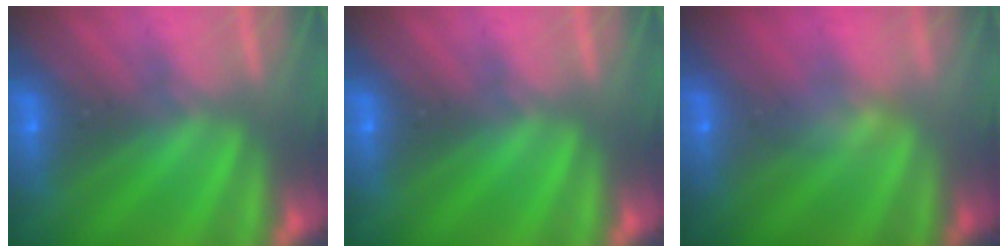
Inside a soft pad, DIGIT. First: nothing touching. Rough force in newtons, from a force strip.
{"total": 0.0}
{"total": 2.4}